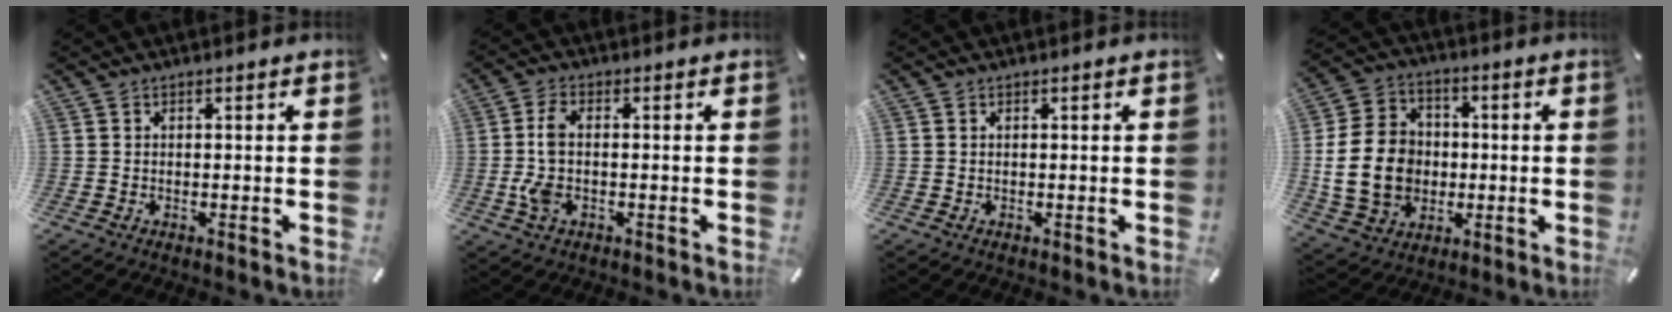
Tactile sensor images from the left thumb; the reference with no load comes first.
{"total": 5.9, "force": [-0.9, 3.0, 5.0], "torque": [-0.112, 0.001, -0.018]}
{"total": 0.0}
{"total": 16.1, "force": [-1.6, 13.3, 8.9], "torque": [-0.191, 0.017, -0.026]}